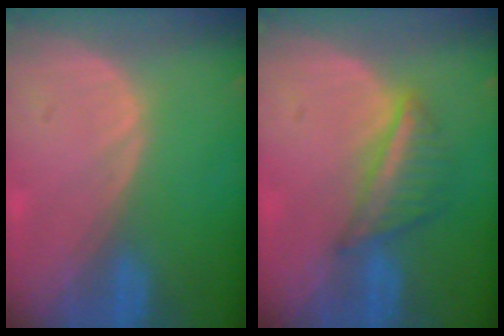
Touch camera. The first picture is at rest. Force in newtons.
{"total": 5.3, "press": 5.3, "slide": 0.4}